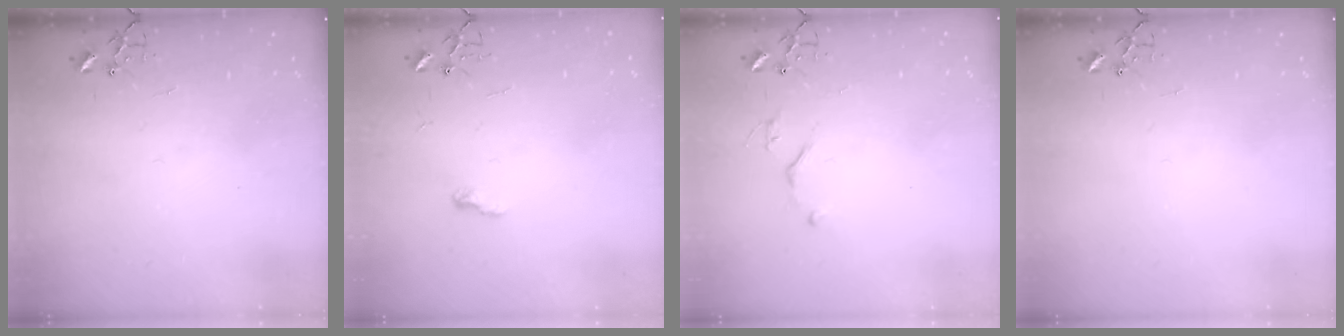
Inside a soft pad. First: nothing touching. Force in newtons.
{"total": 5.9, "press": 5.9, "slide": 0.4}
{"total": 4.3, "press": 4.3, "slide": 0.6}
{"total": 0.0}